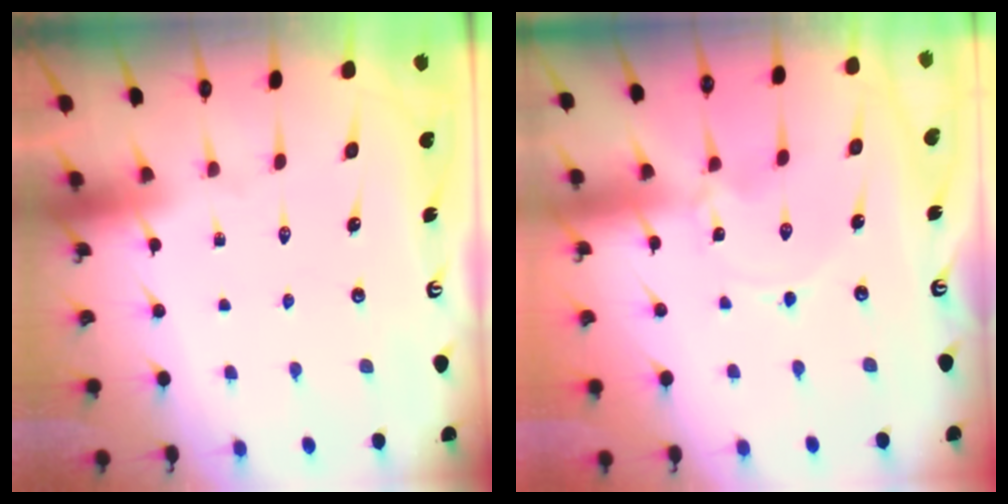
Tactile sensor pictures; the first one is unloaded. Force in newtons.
{"total": 0.0}